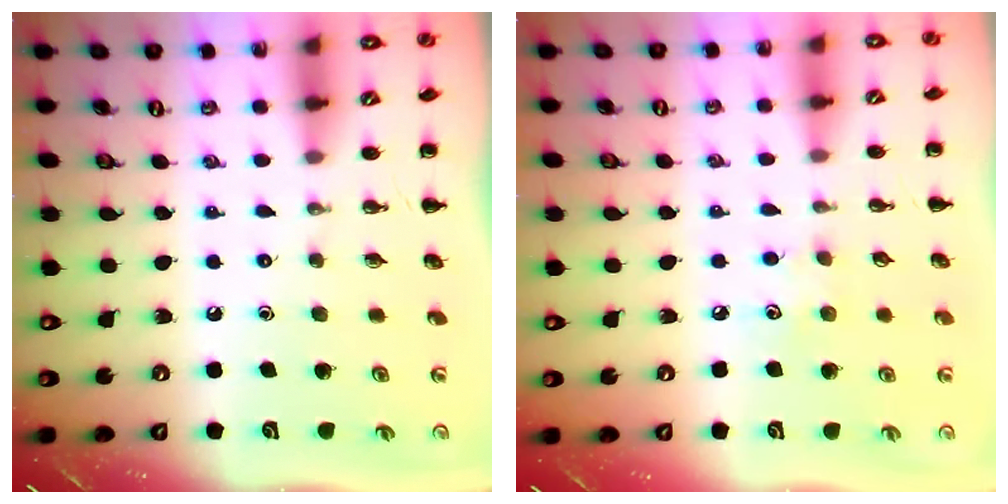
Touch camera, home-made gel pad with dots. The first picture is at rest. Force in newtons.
{"total": 3.9, "press": 3.7, "slide": 0.9}